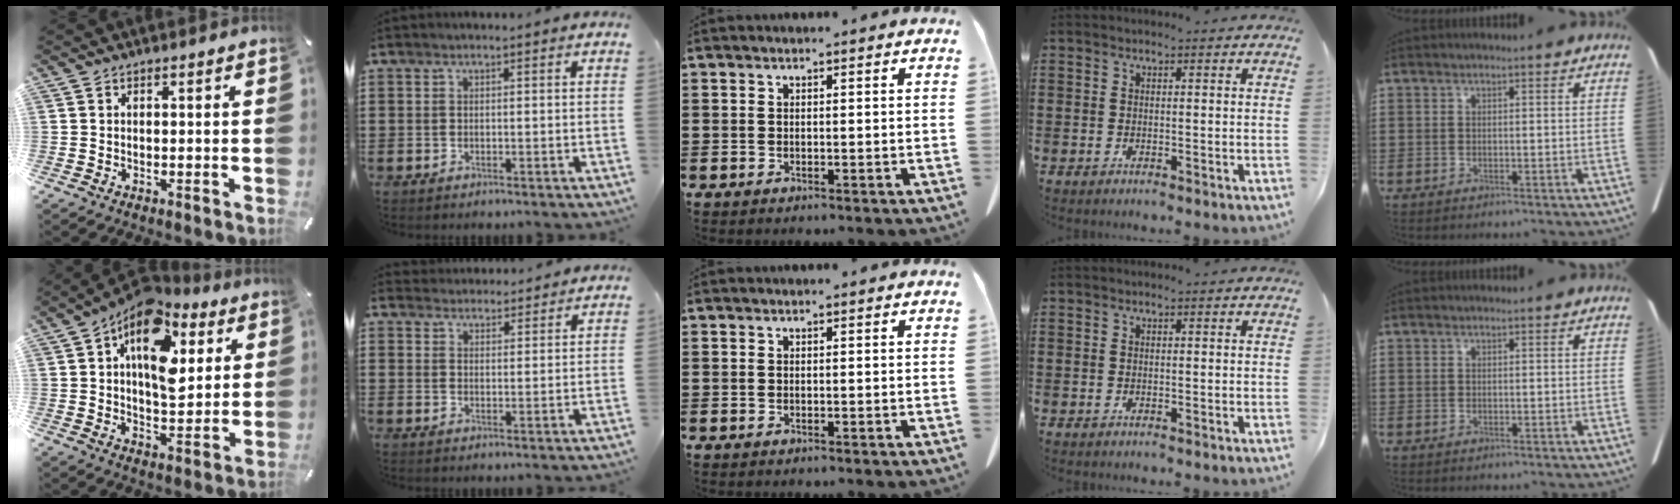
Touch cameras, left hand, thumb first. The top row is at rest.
{"thumb": {"total": 17.5, "force": [7.4, 10.1, 12.2], "torque": [-0.184, -0.032, 0.130]}, "index": {"total": 3.1, "force": [3.1, 0.4, -0.4], "torque": [-0.003, -0.012, 0.059]}}